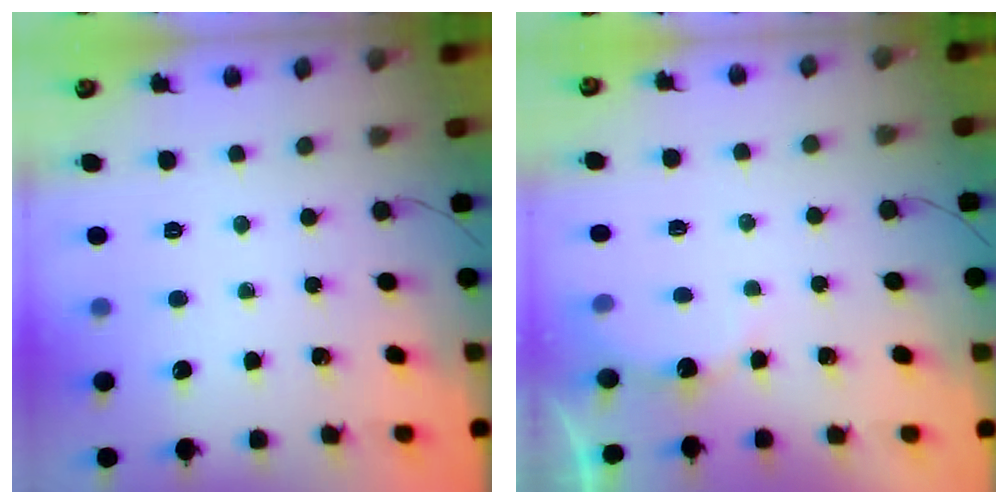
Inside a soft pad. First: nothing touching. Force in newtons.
{"total": 5.8, "press": 5.7, "slide": 1.1}